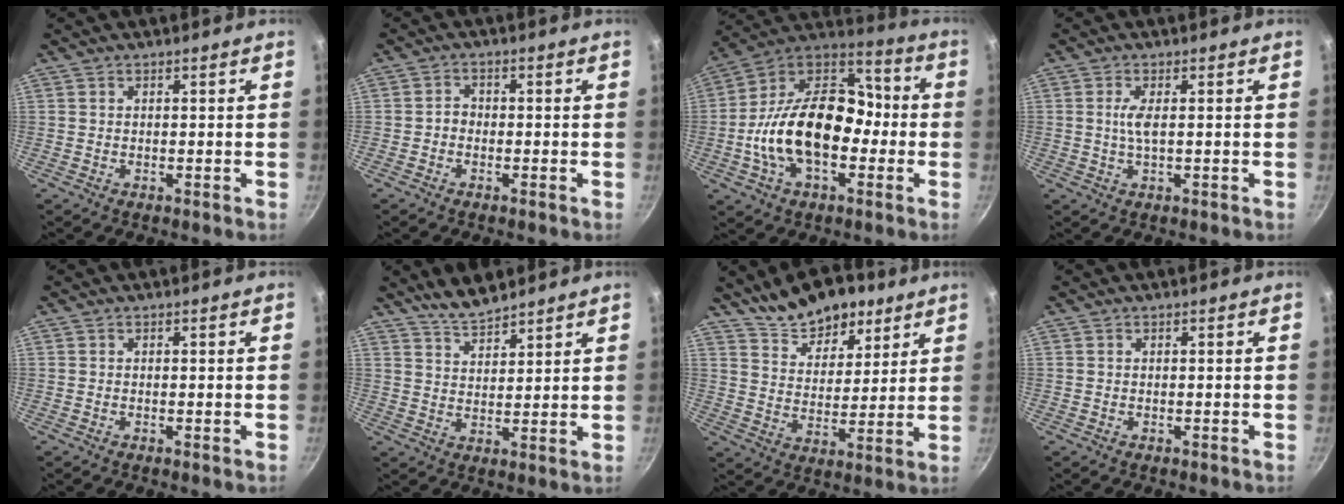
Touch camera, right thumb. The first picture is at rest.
{"total": 1.9, "force": [-1.0, 1.3, 0.9], "torque": [-0.015, 0.014, -0.024]}
{"total": 22.8, "force": [-3.9, 14.6, 17.1], "torque": [-0.272, 0.058, -0.085]}
{"total": 2.9, "force": [0.1, 0.5, 2.9], "torque": [-0.068, 0.000, 0.002]}
{"total": 0.0}
{"total": 6.6, "force": [6.0, 1.7, 2.1], "torque": [-0.026, -0.035, 0.108]}
{"total": 13.6, "force": [9.7, 6.9, 6.4], "torque": [-0.055, -0.050, 0.157]}
{"total": 0.0}